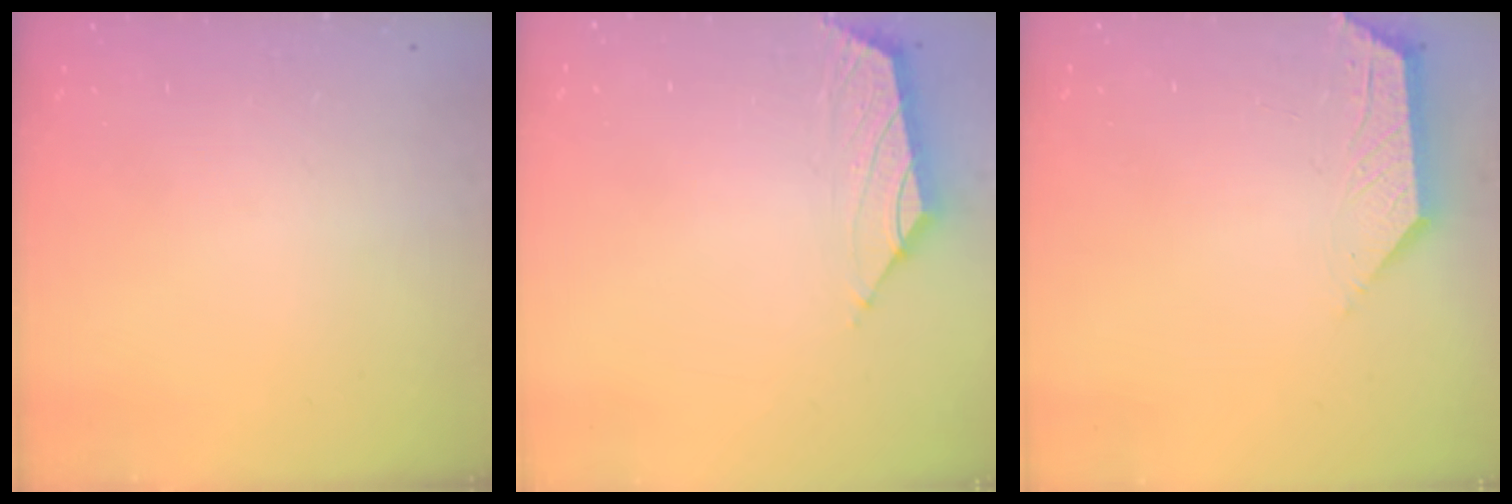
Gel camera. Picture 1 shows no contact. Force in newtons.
{"total": 1.5, "press": 1.4, "slide": 0.6}
{"total": 2.1, "press": 2.1, "slide": 0.5}